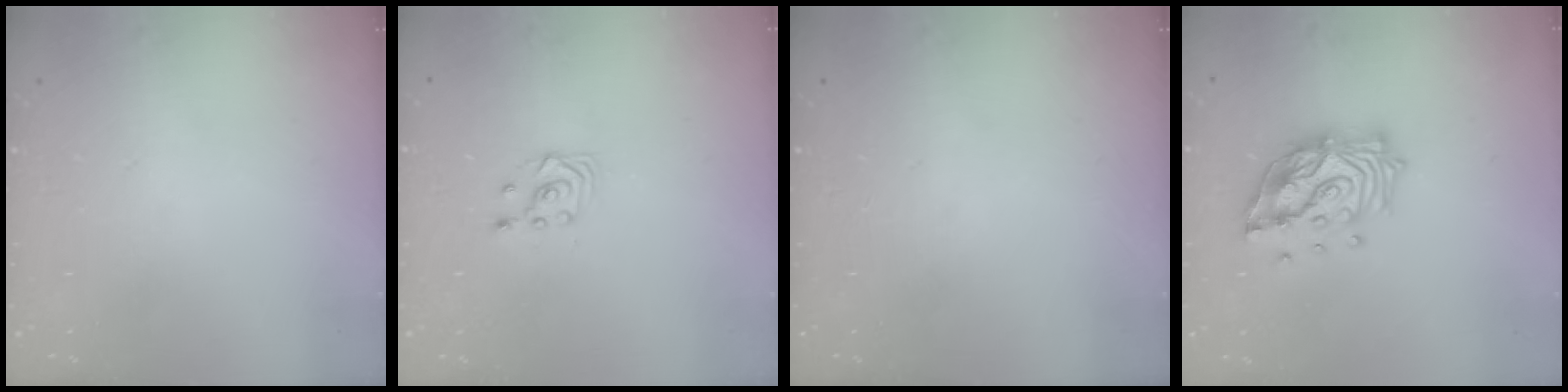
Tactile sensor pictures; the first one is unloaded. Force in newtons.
{"total": 3.4, "press": 3.4, "slide": 0.5}
{"total": 0.0}
{"total": 16.0, "press": 15.9, "slide": 2.3}